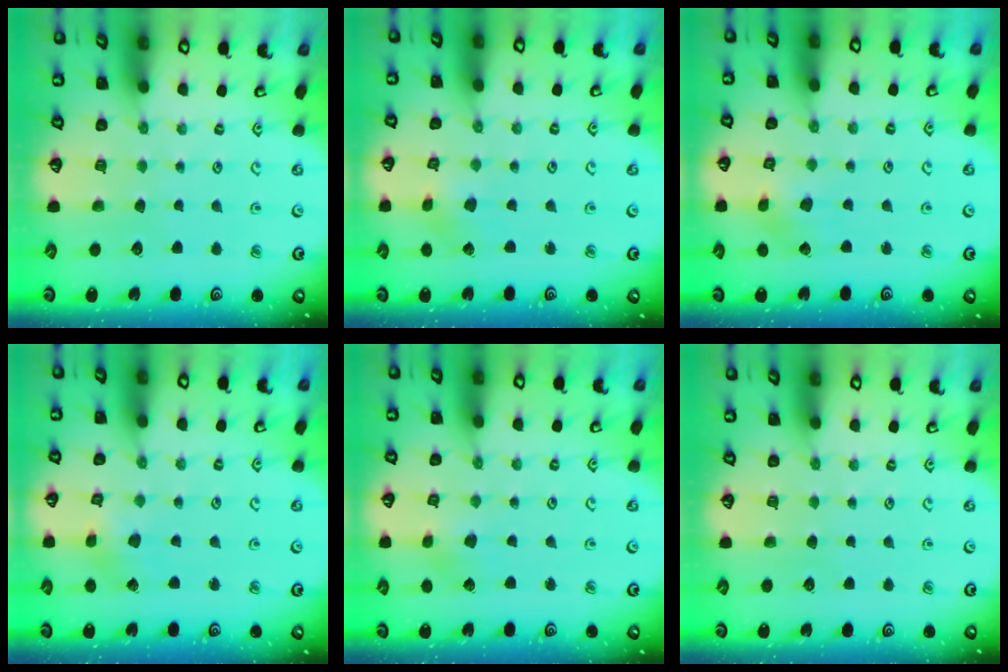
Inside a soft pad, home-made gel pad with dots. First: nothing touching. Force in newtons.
{"total": 2.1, "press": 2.1, "slide": 0.2}
{"total": 3.3, "press": 3.3, "slide": 0.4}
{"total": 2.7, "press": 2.7, "slide": 0.3}
{"total": 3.0, "press": 3.0, "slide": 0.4}
{"total": 0.0}